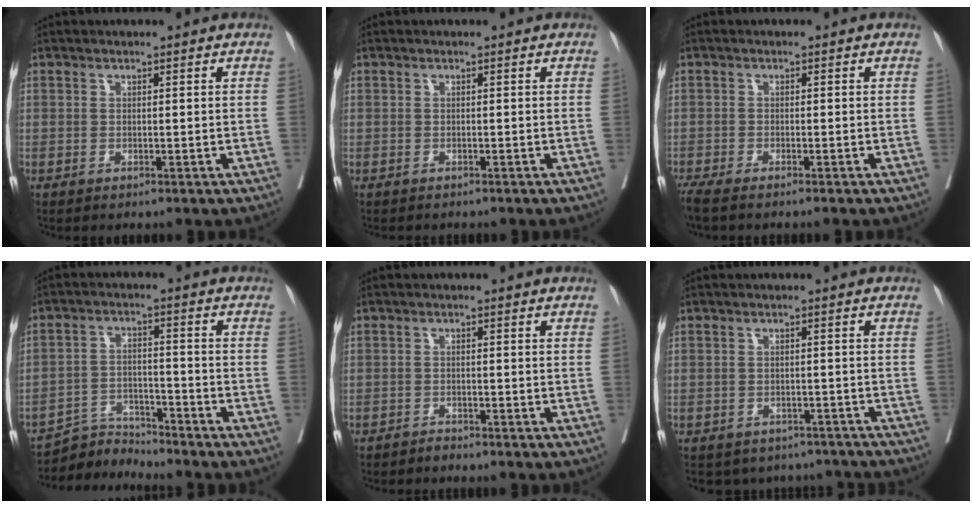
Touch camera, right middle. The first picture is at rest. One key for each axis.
{"total": 0.9, "fx": -0.8, "fy": 0.4, "fz": 0.0, "tx": -0.009, "ty": 0.000, "tz": -0.011}
{"total": 4.7, "fx": -3.9, "fy": -0.1, "fz": 2.5, "tx": -0.031, "ty": -0.010, "tz": -0.063}
{"total": 5.5, "fx": -5.4, "fy": -0.2, "fz": -1.2, "tx": 0.019, "ty": 0.004, "tz": -0.095}
{"total": 1.1, "fx": -1.1, "fy": 0.1, "fz": -0.1, "tx": 0.001, "ty": -0.003, "tz": -0.016}
{"total": 10.3, "fx": -9.2, "fy": 4.3, "fz": 1.0, "tx": -0.010, "ty": 0.015, "tz": -0.097}